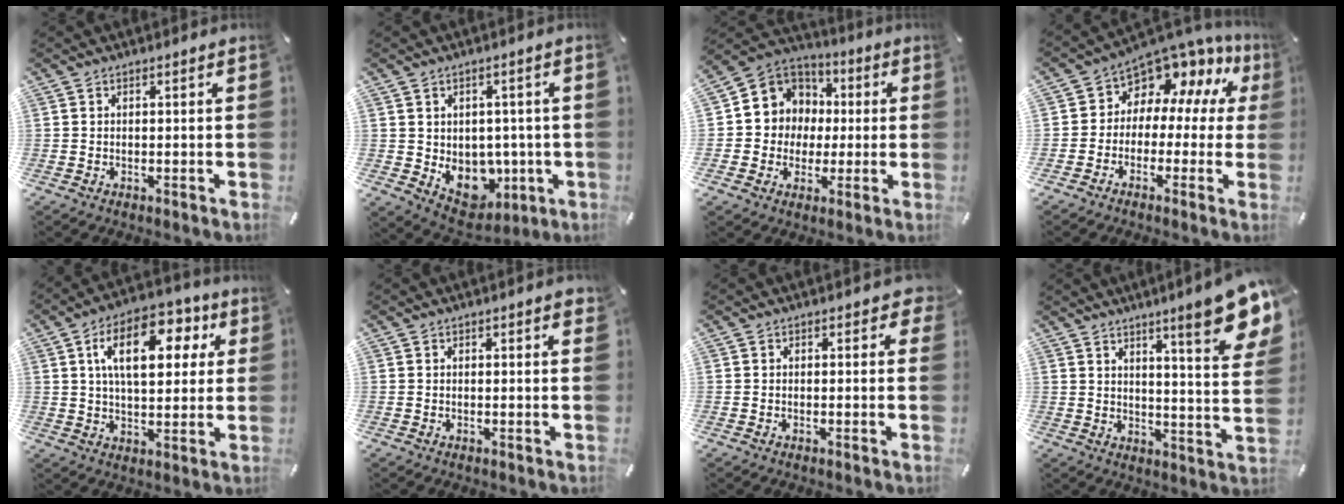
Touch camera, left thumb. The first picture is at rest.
{"total": 9.4, "force": [-0.8, 8.3, 4.3], "torque": [-0.045, -0.023, -0.003]}
{"total": 9.8, "force": [0.2, 9.7, 0.9], "torque": [-0.027, -0.008, 0.012]}
{"total": 8.5, "force": [6.9, 4.5, 1.9], "torque": [-0.043, -0.080, 0.123]}
{"total": 16.0, "force": [5.8, 9.1, 11.8], "torque": [-0.177, -0.004, 0.096]}
{"total": 0.8, "force": [0.4, 0.3, 0.6], "torque": [-0.004, -0.001, 0.006]}
{"total": 1.7, "force": [0.3, 1.1, 1.2], "torque": [-0.003, -0.005, 0.001]}
{"total": 14.8, "force": [9.2, 2.3, 11.4], "torque": [-0.164, -0.066, 0.144]}